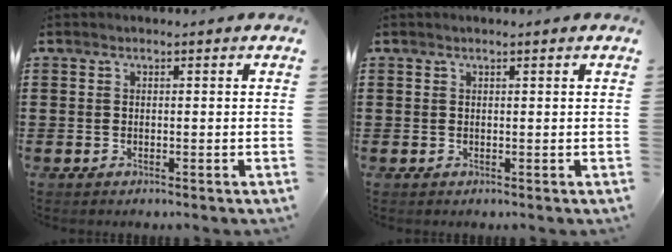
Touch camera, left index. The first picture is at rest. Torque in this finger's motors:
{"motor_torque": [0.12, -0.10, -0.03, 0.01]}